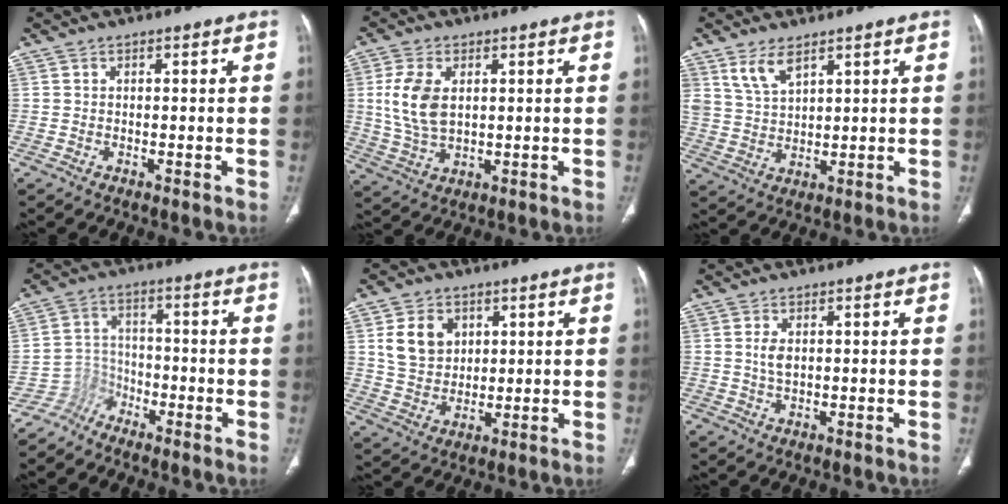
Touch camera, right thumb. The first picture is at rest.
{"total": 9.6, "force": [1.8, 5.7, 7.5], "torque": [-0.157, -0.005, 0.043]}
{"total": 5.9, "force": [3.9, 2.6, 3.5], "torque": [-0.062, -0.021, 0.087]}
{"total": 5.2, "force": [-4.3, 2.9, -0.5], "torque": [0.027, 0.039, -0.095]}
{"total": 8.9, "force": [3.1, 7.0, 4.6], "torque": [-0.056, -0.012, 0.064]}
{"total": 2.5, "force": [0.4, 1.4, 2.0], "torque": [-0.042, 0.000, 0.009]}